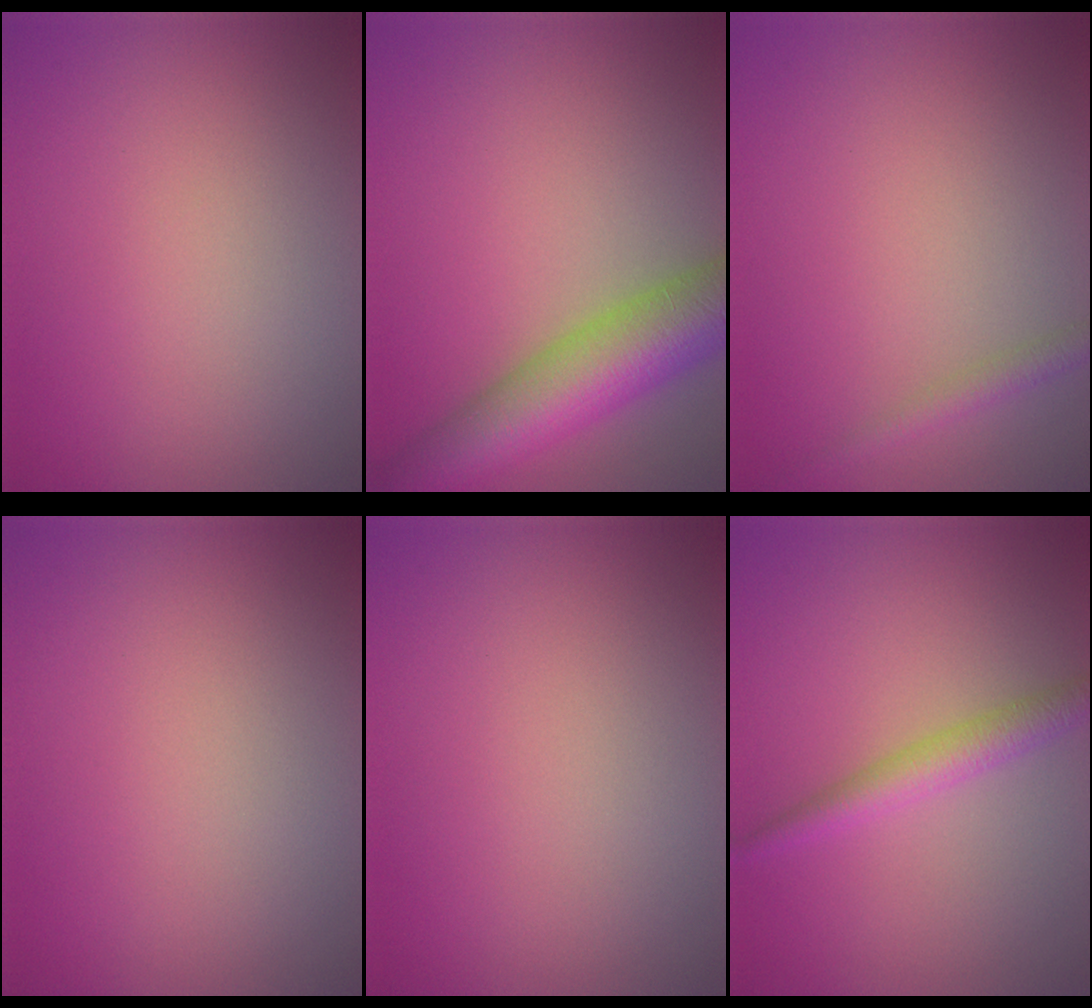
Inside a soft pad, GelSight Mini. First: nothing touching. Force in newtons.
{"total": 9.4, "press": 9.4, "slide": 0.4}
{"total": 1.6, "press": 1.6, "slide": 0.1}
{"total": 0.0}
{"total": 0.0}
{"total": 2.5, "press": 2.5, "slide": 0.1}